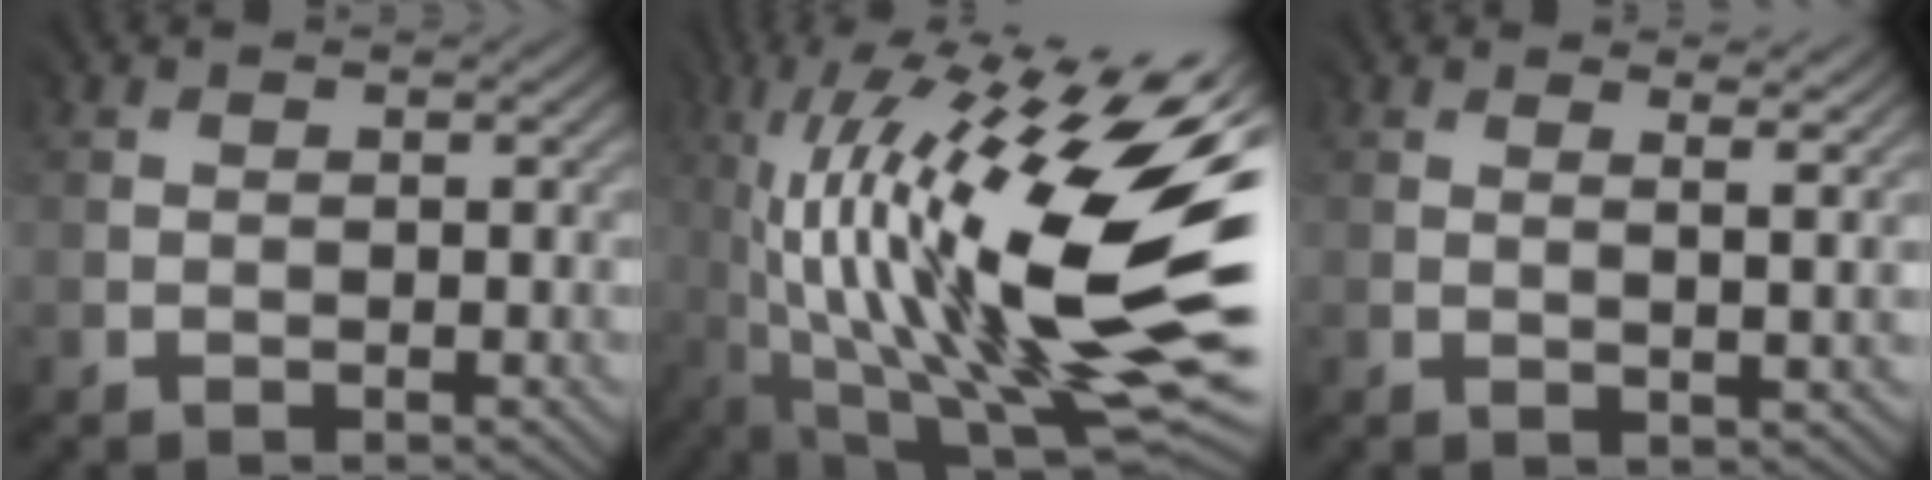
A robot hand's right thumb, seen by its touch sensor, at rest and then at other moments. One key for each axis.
{"total": 18.9, "fx": -1.1, "fy": 4.8, "fz": 18.3, "tx": -0.319, "ty": -0.002, "tz": -0.023}
{"total": 3.4, "fx": 2.5, "fy": 0.2, "fz": 2.2, "tx": -0.032, "ty": 0.003, "tz": 0.033}